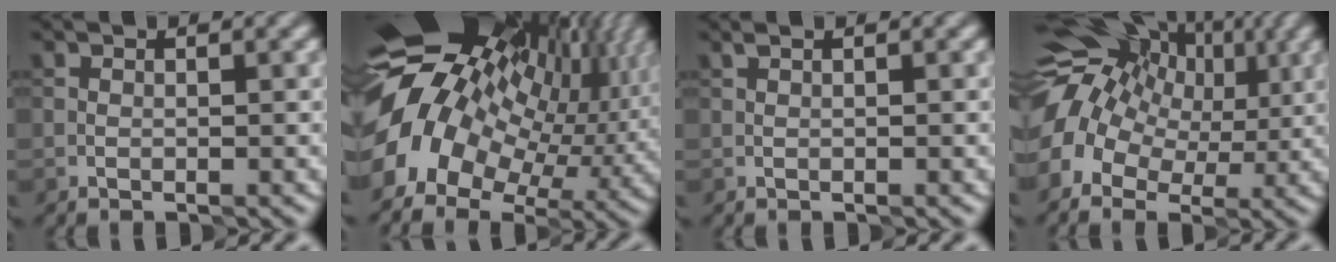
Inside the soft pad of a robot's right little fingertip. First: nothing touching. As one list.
[{"total": 14.1, "force": [1.7, 10.0, 9.8], "torque": [-0.203, 0.014, 0.047]}, {"total": 0.0}, {"total": 12.7, "force": [1.7, 9.4, 8.4], "torque": [-0.146, 0.009, 0.032]}]